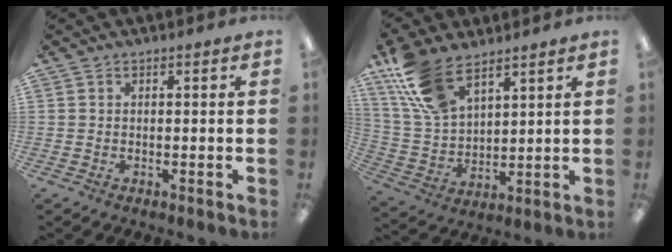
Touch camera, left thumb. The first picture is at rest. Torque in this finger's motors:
{"motor_torque": [0.62, 0.61, 1.33, -1.45, 0.34]}